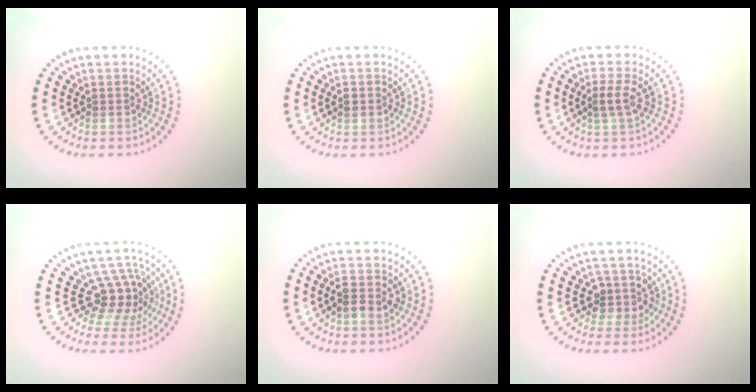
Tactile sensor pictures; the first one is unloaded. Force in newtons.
{"total": 1.1, "press": 1.1, "slide": 0.0}
{"total": 1.9, "press": 1.6, "slide": 0.9}
{"total": 3.8, "press": 2.7, "slide": 2.6}
{"total": 2.1, "press": 2.1, "slide": 0.2}
{"total": 2.3, "press": 1.8, "slide": 1.4}